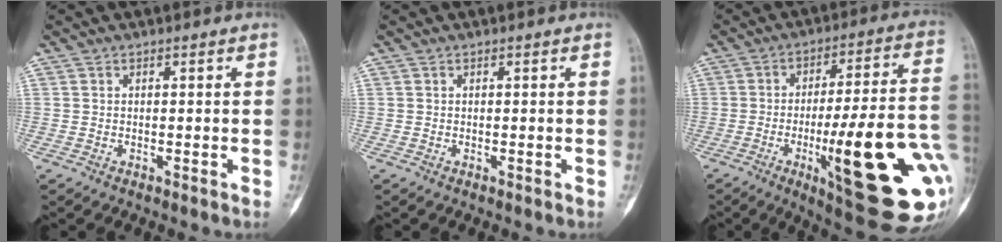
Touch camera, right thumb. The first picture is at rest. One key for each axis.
{"total": 0.0}
{"total": 27.3, "fx": -6.5, "fy": 6.0, "fz": 25.8, "tx": -0.318, "ty": 0.000, "tz": -0.081}